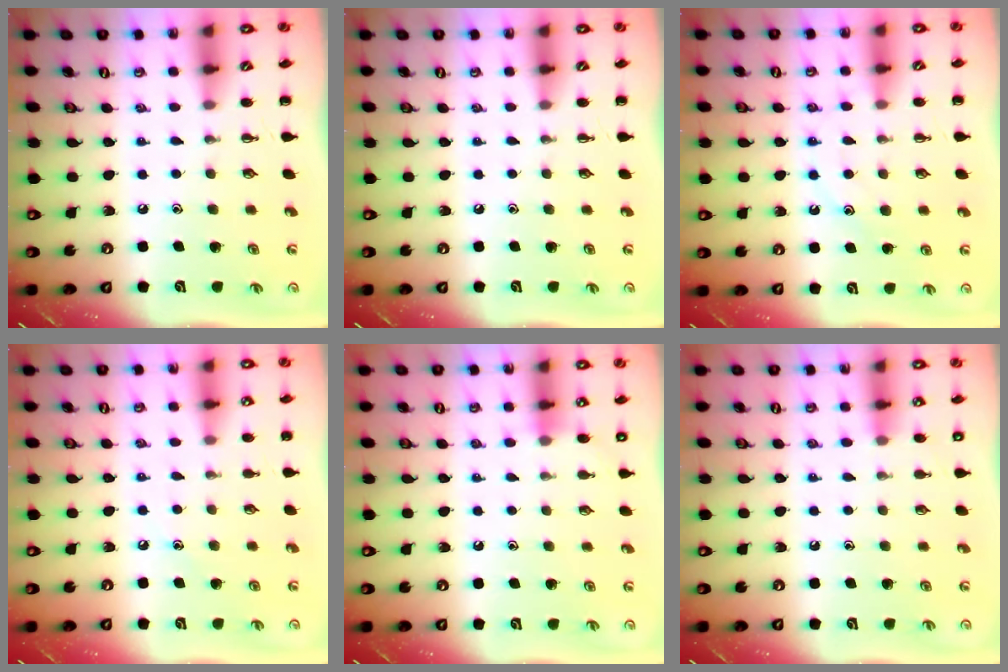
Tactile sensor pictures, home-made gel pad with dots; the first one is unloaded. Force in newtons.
{"total": 0.0}
{"total": 12.3, "press": 12.2, "slide": 1.0}
{"total": 5.9, "press": 5.8, "slide": 1.4}
{"total": 6.4, "press": 6.2, "slide": 1.7}
{"total": 8.4, "press": 8.2, "slide": 2.0}